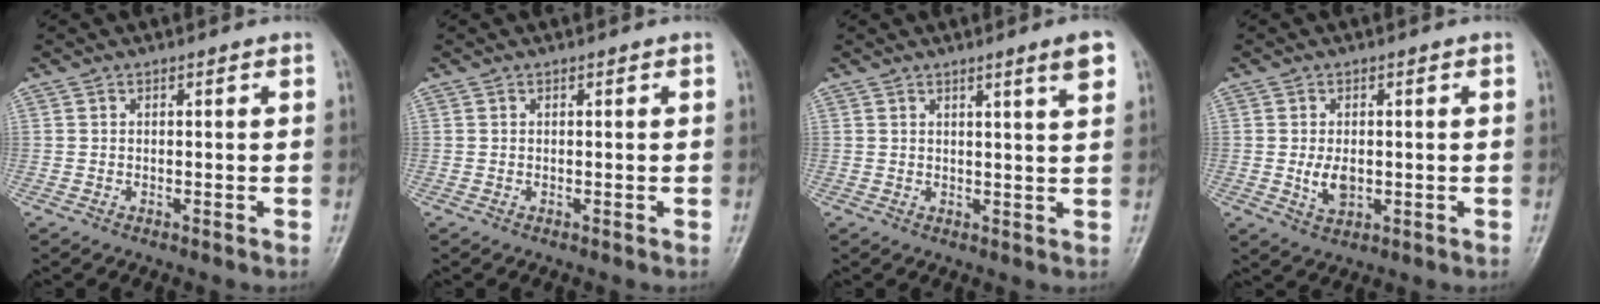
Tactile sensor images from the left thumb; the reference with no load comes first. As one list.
[{"total": 0.0}, {"total": 4.7, "force": [2.6, -0.1, 3.9], "torque": [-0.051, -0.018, 0.037]}, {"total": 4.2, "force": [-0.3, 2.7, 3.2], "torque": [-0.051, -0.005, 0.000]}]